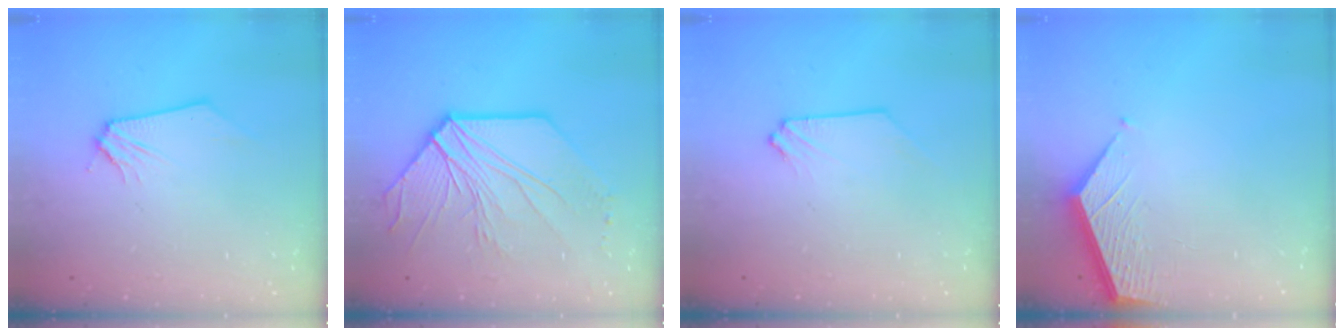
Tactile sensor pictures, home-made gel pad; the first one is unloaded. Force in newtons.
{"total": 11.4, "press": 11.3, "slide": 1.1}
{"total": 0.0}
{"total": 3.5, "press": 3.5, "slide": 0.3}